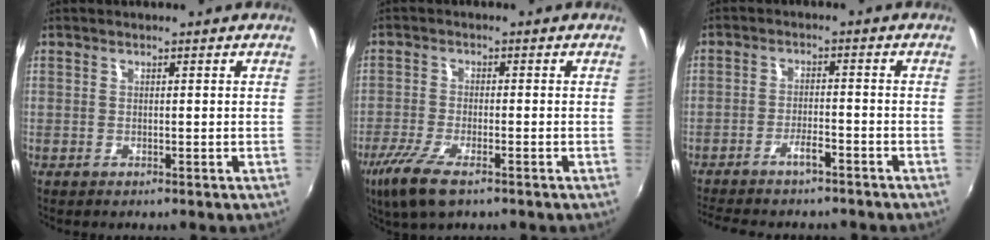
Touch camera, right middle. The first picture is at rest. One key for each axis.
{"total": 8.7, "fx": -5.5, "fy": 2.5, "fz": 6.2, "tx": -0.149, "ty": -0.031, "tz": -0.104}
{"total": 7.3, "fx": -6.2, "fy": 1.6, "fz": 3.4, "tx": -0.085, "ty": -0.002, "tz": -0.100}